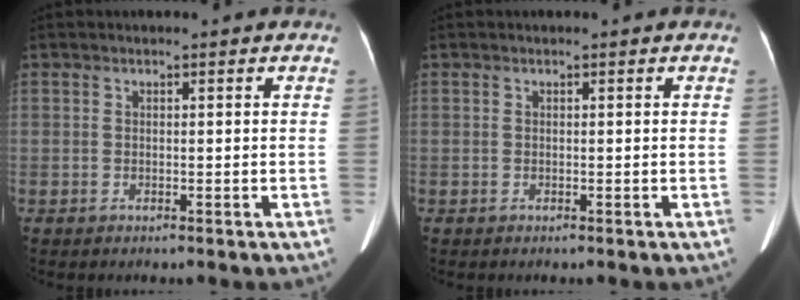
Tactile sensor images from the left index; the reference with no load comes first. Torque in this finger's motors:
{"motor_torque": [0.03, 0.05, 0.03, 0.01]}